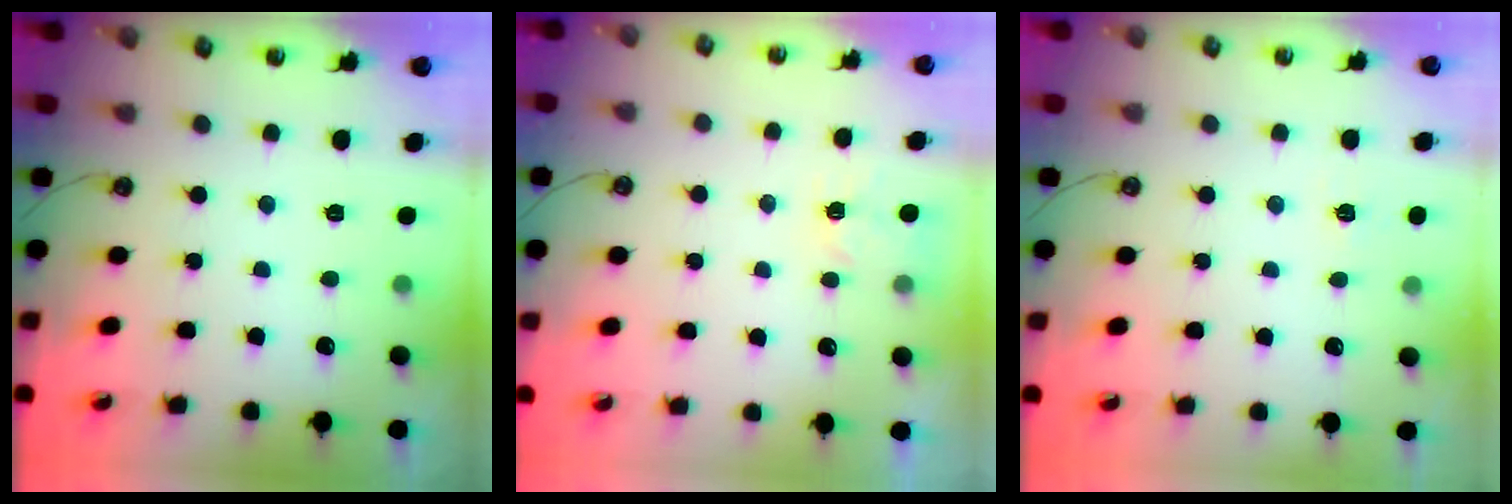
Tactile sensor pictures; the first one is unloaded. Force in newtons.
{"total": 3.8, "press": 3.7, "slide": 0.5}
{"total": 3.9, "press": 3.8, "slide": 0.5}